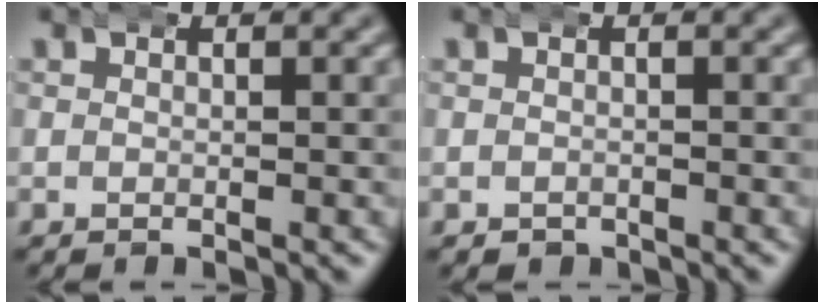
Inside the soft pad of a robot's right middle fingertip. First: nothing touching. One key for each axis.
{"total": 0.8, "fx": -0.5, "fy": 0.6, "fz": 0.0, "tx": -0.003, "ty": -0.007, "tz": -0.001}